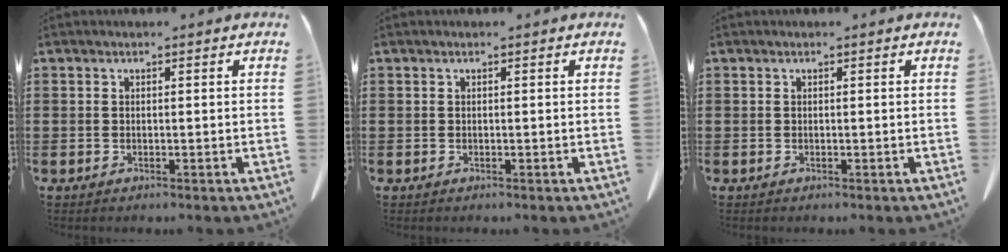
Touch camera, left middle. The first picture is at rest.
{"total": 0.0}
{"total": 0.0}